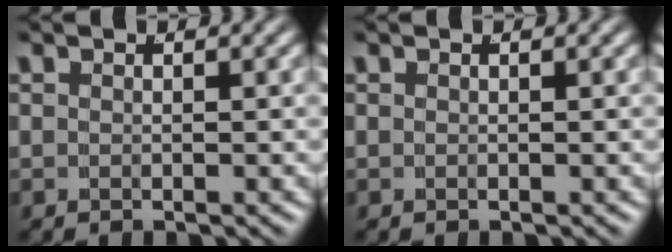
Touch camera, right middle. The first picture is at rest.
{"total": 0.0}